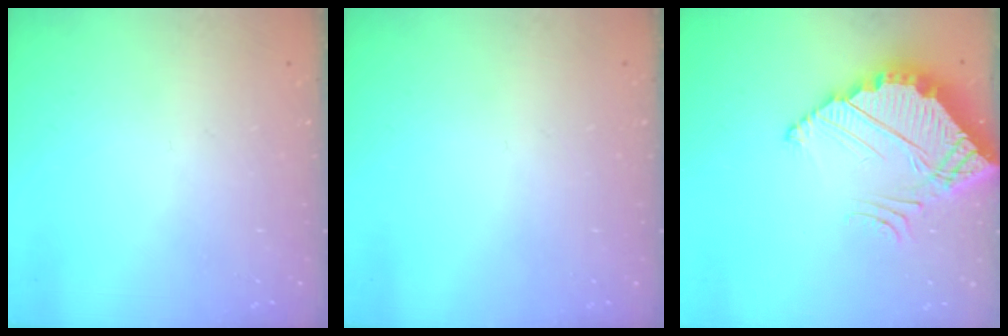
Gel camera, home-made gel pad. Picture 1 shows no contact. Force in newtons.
{"total": 0.0}
{"total": 6.3, "press": 6.3, "slide": 0.4}